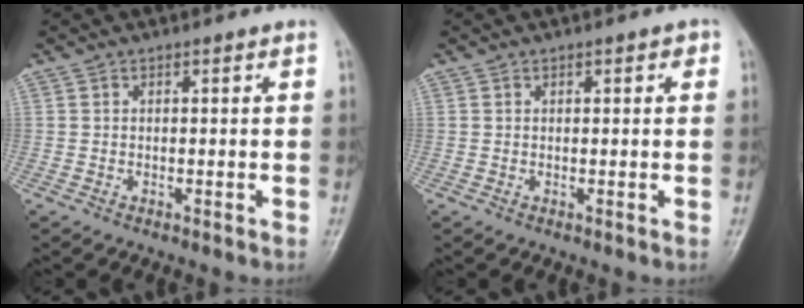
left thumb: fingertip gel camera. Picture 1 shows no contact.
{"total": 1.6, "force": [0.6, 0.8, 1.2], "torque": [-0.010, 0.002, 0.007]}